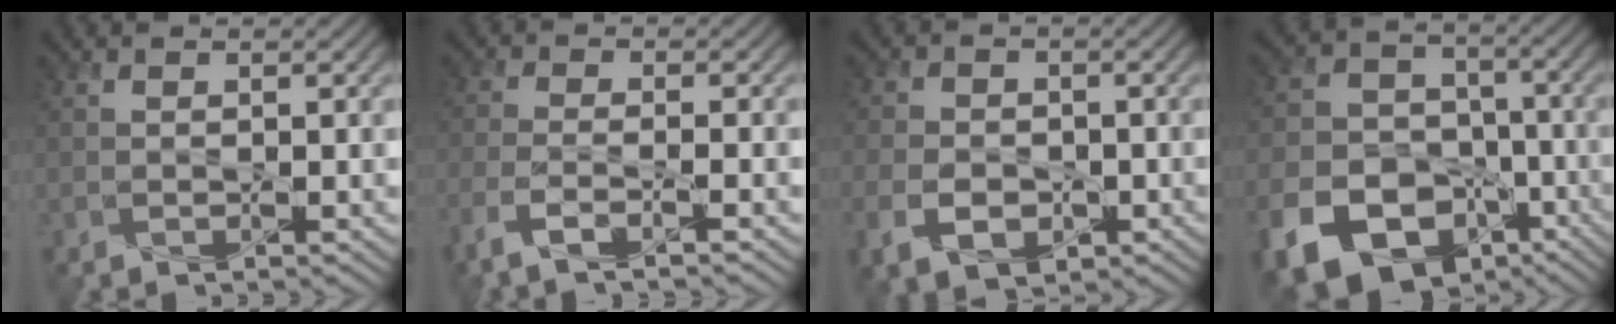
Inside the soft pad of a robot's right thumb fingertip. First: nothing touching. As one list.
[{"total": 5.3, "force": [-3.5, 1.4, 3.7], "torque": [-0.081, -0.007, -0.080]}, {"total": 5.7, "force": [-2.3, 4.0, 3.4], "torque": [-0.078, -0.015, -0.044]}, {"total": 17.1, "force": [-9.3, 12.0, 7.9], "torque": [-0.206, -0.050, -0.156]}]